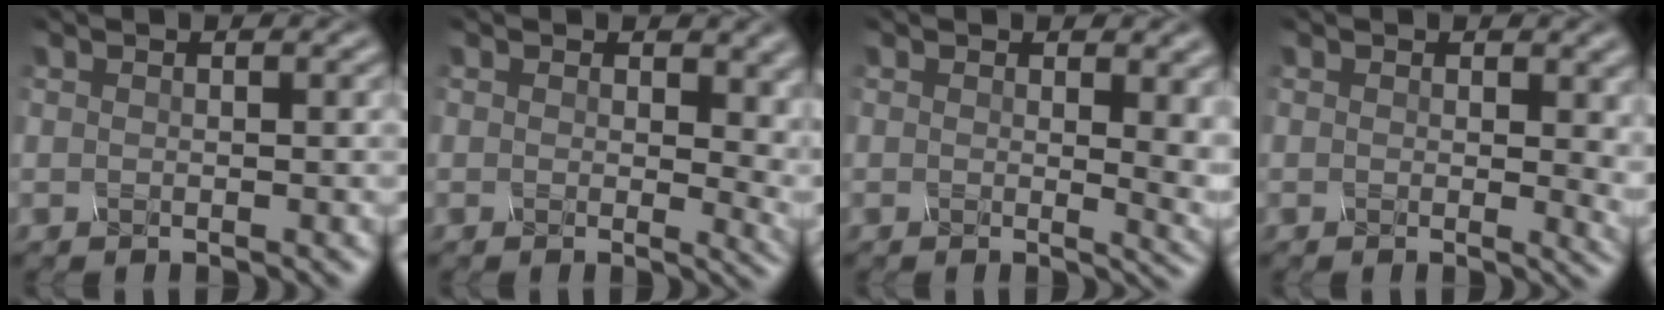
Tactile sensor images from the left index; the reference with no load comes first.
{"total": 5.2, "force": [1.0, 3.2, 4.0], "torque": [-0.033, -0.010, 0.010]}
{"total": 4.8, "force": [0.8, 2.0, 4.3], "torque": [-0.035, -0.006, 0.014]}
{"total": 3.5, "force": [0.6, 1.8, 3.0], "torque": [-0.026, -0.004, 0.005]}